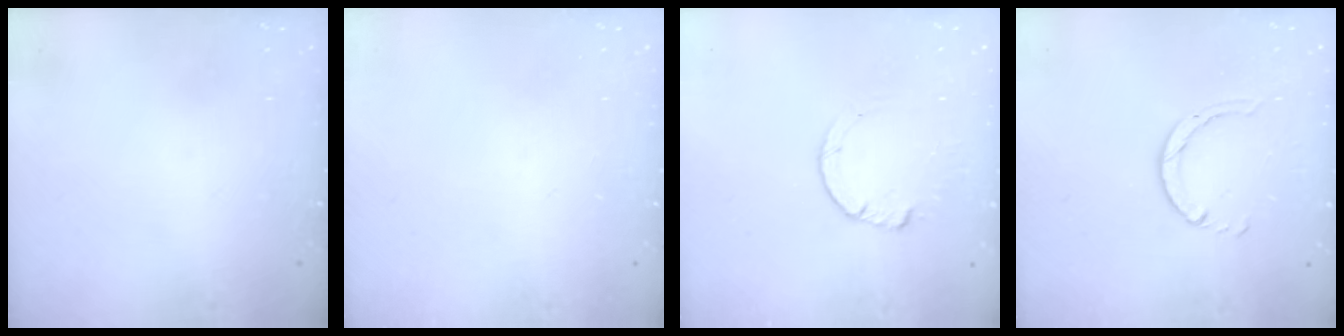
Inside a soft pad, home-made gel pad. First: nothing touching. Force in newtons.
{"total": 0.0}
{"total": 3.3, "press": 3.3, "slide": 0.4}
{"total": 3.6, "press": 3.5, "slide": 0.4}